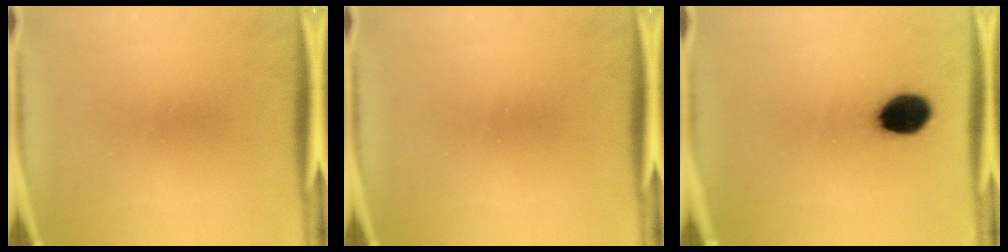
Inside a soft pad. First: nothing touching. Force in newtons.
{"total": 0.0}
{"total": 9.8}